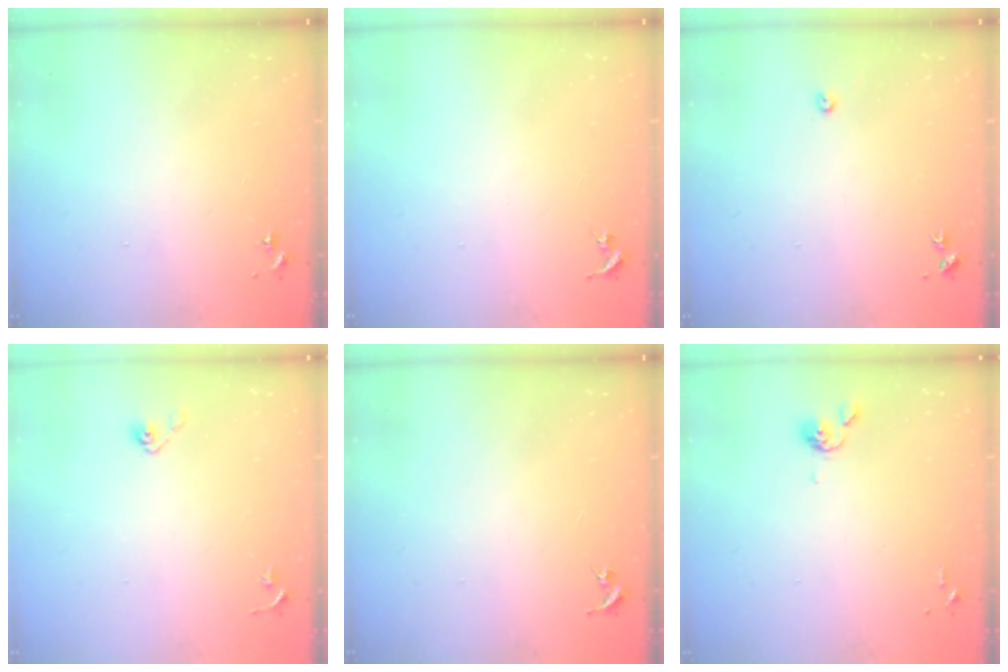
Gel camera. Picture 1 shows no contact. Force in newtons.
{"total": 0.0}
{"total": 2.4, "press": 2.4, "slide": 0.3}
{"total": 3.9, "press": 3.4, "slide": 1.9}
{"total": 0.0}
{"total": 4.6, "press": 4.5, "slide": 0.5}